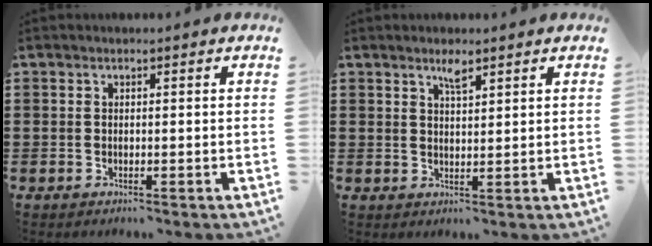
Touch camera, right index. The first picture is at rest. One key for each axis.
{"total": 2.4, "fx": 1.8, "fy": 0.5, "fz": 1.5, "tx": -0.025, "ty": -0.001, "tz": 0.030}